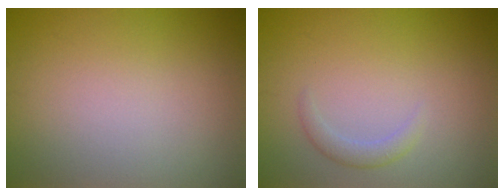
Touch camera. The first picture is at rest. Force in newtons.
{"total": 1.4, "press": 1.4, "slide": 0.1}